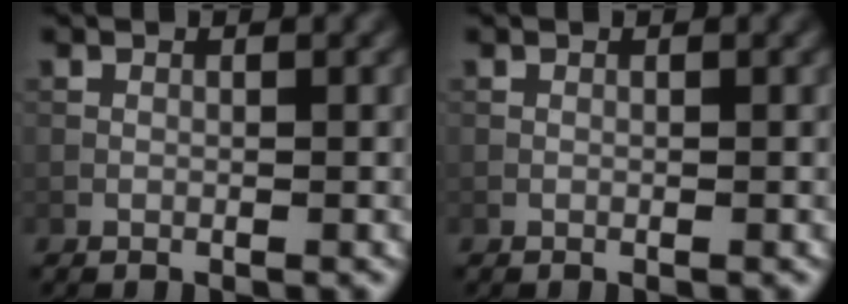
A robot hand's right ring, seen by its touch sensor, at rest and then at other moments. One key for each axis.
{"total": 0.0}